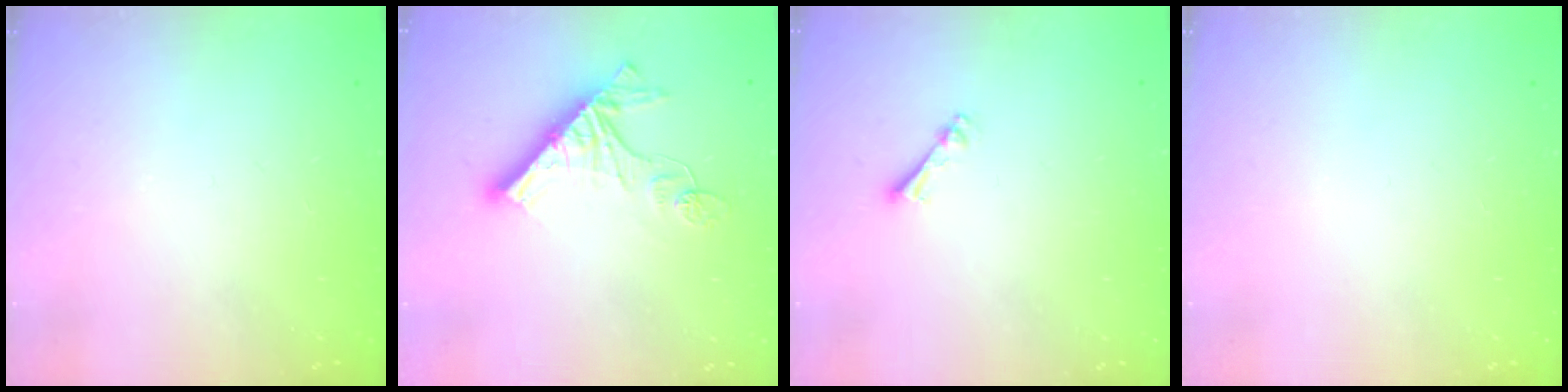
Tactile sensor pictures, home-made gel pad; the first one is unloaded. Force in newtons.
{"total": 12.9, "press": 12.9, "slide": 1.0}
{"total": 2.5, "press": 2.4, "slide": 0.5}
{"total": 0.0}